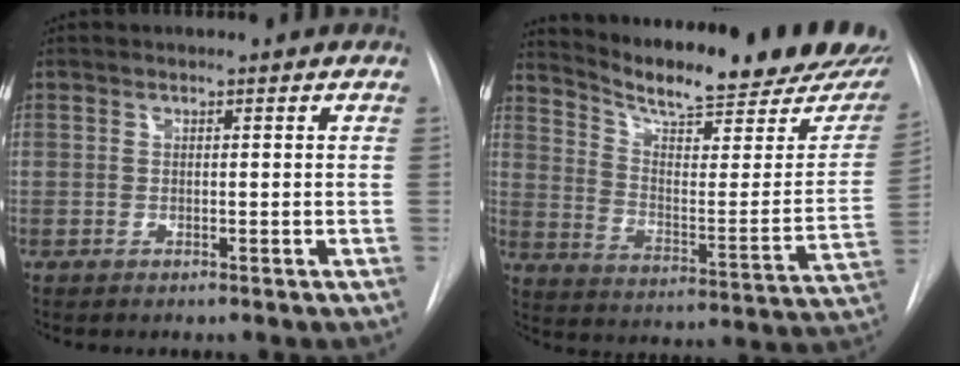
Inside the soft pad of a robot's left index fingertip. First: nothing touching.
{"total": 25.3, "force": [21.7, 3.6, 12.4], "torque": [-0.189, -0.084, 0.285]}